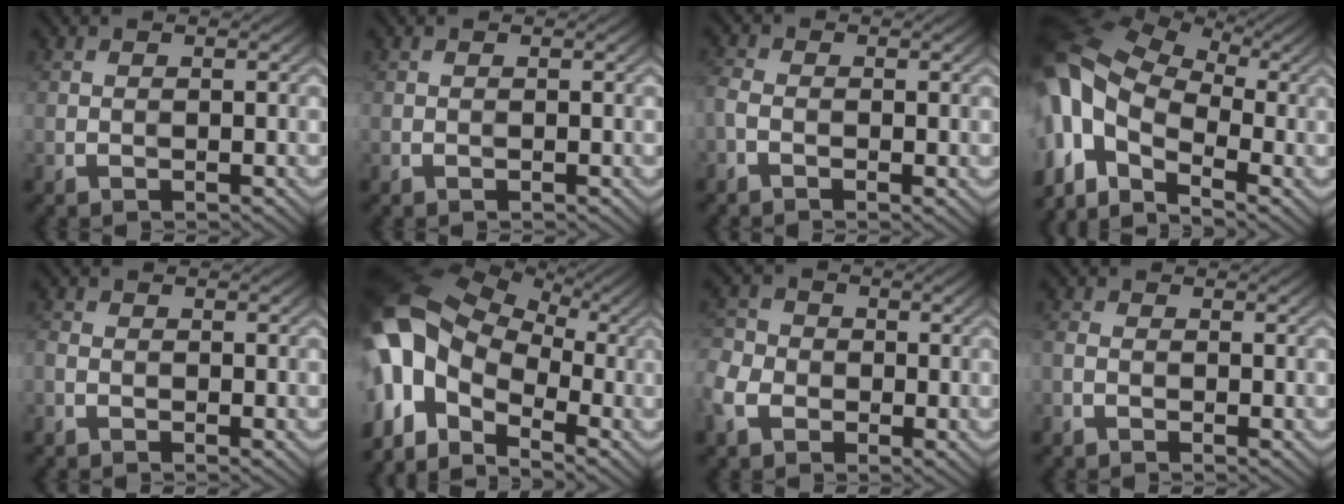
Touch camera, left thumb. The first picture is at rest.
{"total": 0.0}
{"total": 2.5, "force": [-1.0, 1.3, 1.9], "torque": [-0.053, -0.001, -0.025]}
{"total": 14.2, "force": [-0.2, 8.8, 11.1], "torque": [-0.254, -0.010, -0.007]}
{"total": 1.7, "force": [-0.6, 1.0, 1.3], "torque": [-0.030, -0.002, -0.012]}
{"total": 16.5, "force": [-0.4, 11.0, 12.3], "torque": [-0.269, -0.006, 0.003]}
{"total": 5.8, "force": [-2.0, 4.5, 3.1], "torque": [-0.084, -0.004, -0.052]}
{"total": 2.1, "force": [-0.6, 1.3, 1.6], "torque": [-0.040, -0.001, -0.013]}